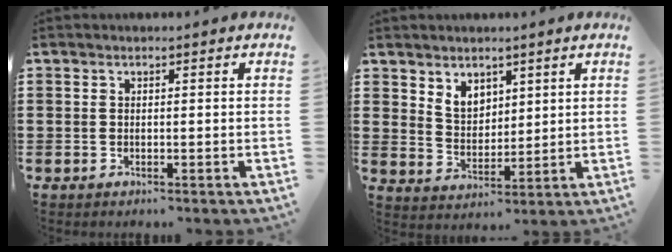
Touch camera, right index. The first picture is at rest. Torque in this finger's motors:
{"motor_torque": [0.49, 0.40, 0.10, 0.07]}